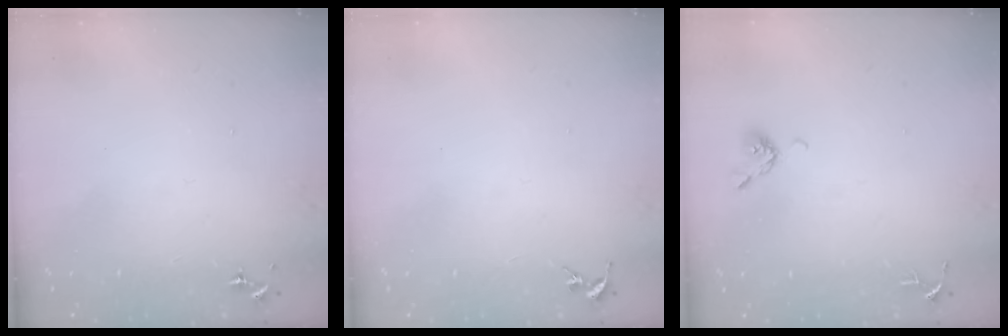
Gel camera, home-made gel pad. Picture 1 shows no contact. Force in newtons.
{"total": 0.0}
{"total": 4.4, "press": 4.3, "slide": 0.9}